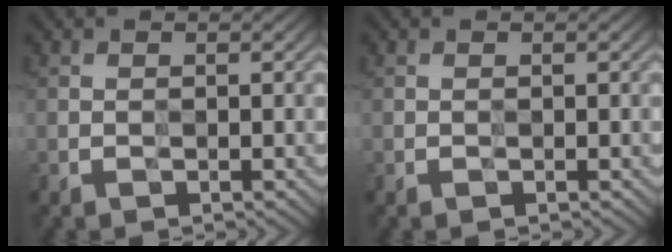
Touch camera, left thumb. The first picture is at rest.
{"total": 0.0}